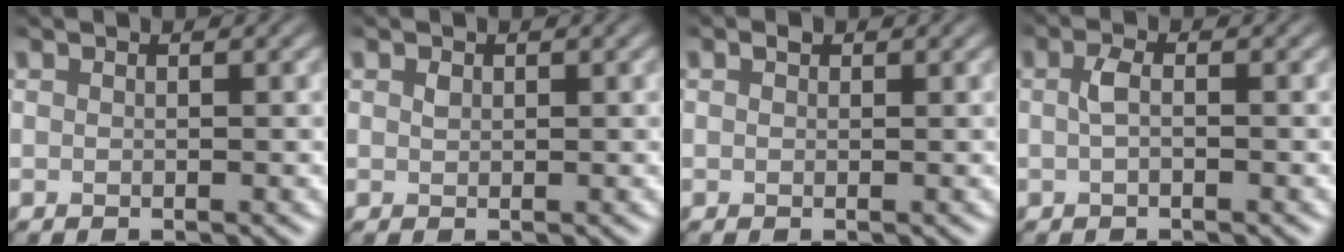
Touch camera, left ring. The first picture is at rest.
{"total": 0.7, "force": [0.3, 0.5, 0.3], "torque": [-0.009, 0.000, 0.005]}
{"total": 0.8, "force": [0.3, 0.6, 0.4], "torque": [-0.008, 0.000, 0.003]}
{"total": 1.3, "force": [-0.1, 0.5, 1.3], "torque": [-0.029, 0.002, -0.003]}